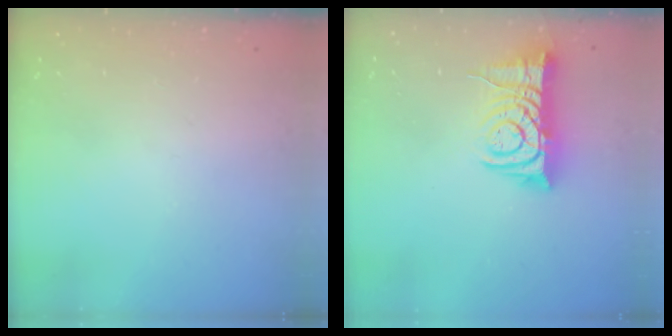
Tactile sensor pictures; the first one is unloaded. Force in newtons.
{"total": 10.7, "press": 10.6, "slide": 1.2}